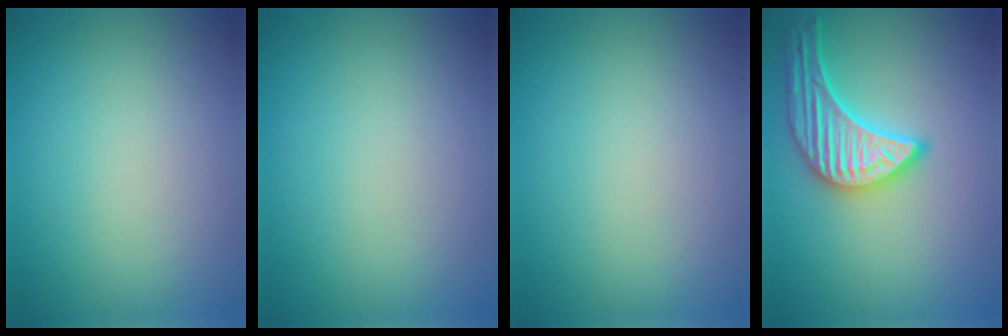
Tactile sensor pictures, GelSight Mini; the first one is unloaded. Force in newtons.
{"total": 0.0}
{"total": 0.0}
{"total": 4.5, "press": 4.2, "slide": 1.5}